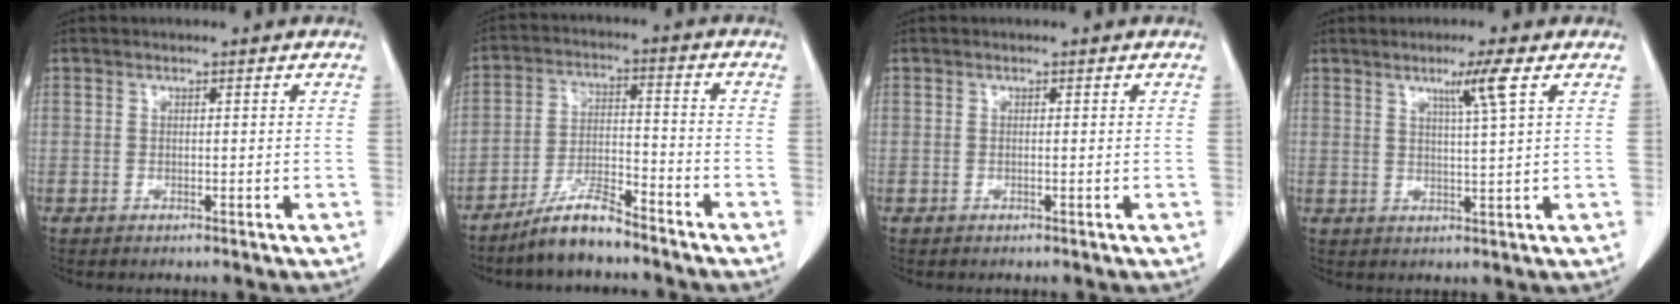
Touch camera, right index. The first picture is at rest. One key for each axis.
{"total": 7.6, "fx": -6.4, "fy": 1.5, "fz": 3.8, "tx": -0.076, "ty": -0.005, "tz": -0.122}
{"total": 0.0}
{"total": 4.6, "fx": 2.2, "fy": -1.0, "fz": 3.9, "tx": -0.070, "ty": -0.007, "tz": 0.041}